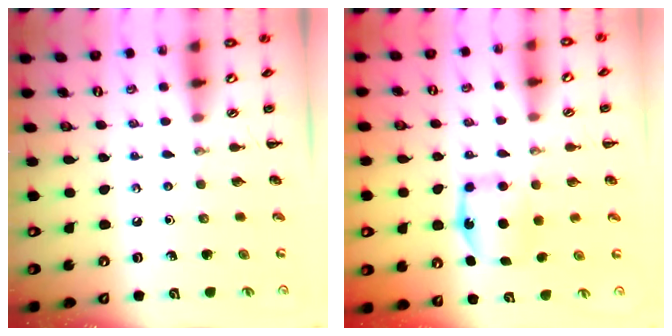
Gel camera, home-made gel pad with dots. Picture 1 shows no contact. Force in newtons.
{"total": 6.3, "press": 6.2, "slide": 0.8}